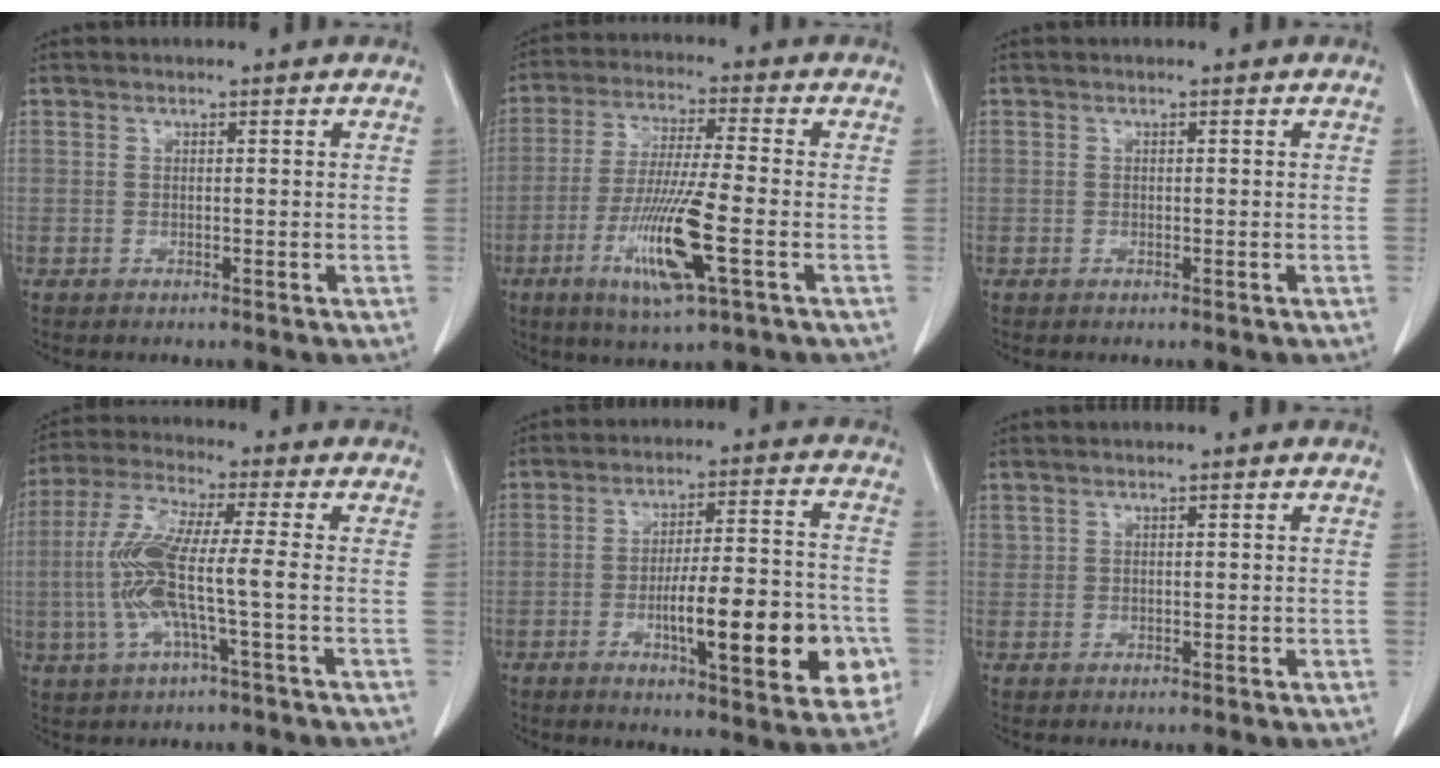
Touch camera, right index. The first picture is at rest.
{"total": 12.5, "force": [-4.3, 0.5, 11.7], "torque": [-0.232, -0.023, -0.079]}
{"total": 0.0}
{"total": 10.7, "force": [-1.6, 0.8, 10.6], "torque": [-0.230, 0.010, -0.038]}
{"total": 17.7, "force": [-5.1, 3.7, 16.5], "torque": [-0.201, 0.012, -0.062]}
{"total": 0.7, "force": [0.4, 0.5, 0.2], "torque": [0.000, 0.003, 0.010]}